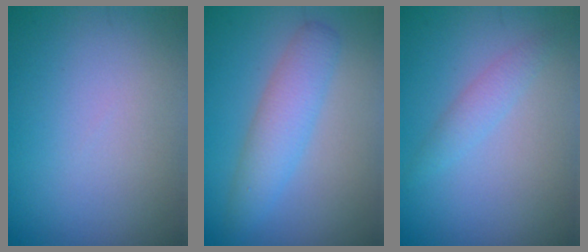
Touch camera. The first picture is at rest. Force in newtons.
{"total": 3.5, "press": 3.5, "slide": 0.0}
{"total": 1.5, "press": 1.5, "slide": 0.1}